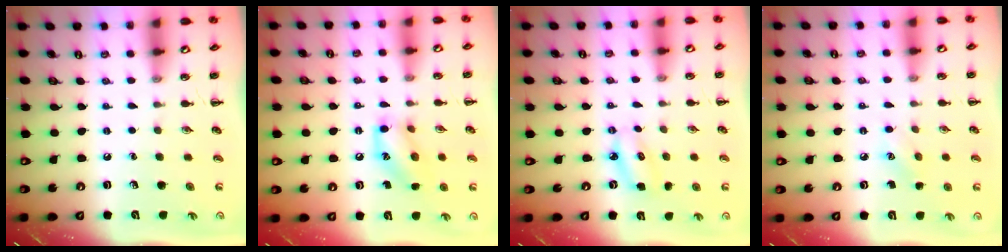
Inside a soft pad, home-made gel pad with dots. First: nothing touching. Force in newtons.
{"total": 12.2, "press": 12.0, "slide": 2.0}
{"total": 4.8, "press": 4.7, "slide": 1.1}
{"total": 4.6, "press": 4.4, "slide": 1.3}